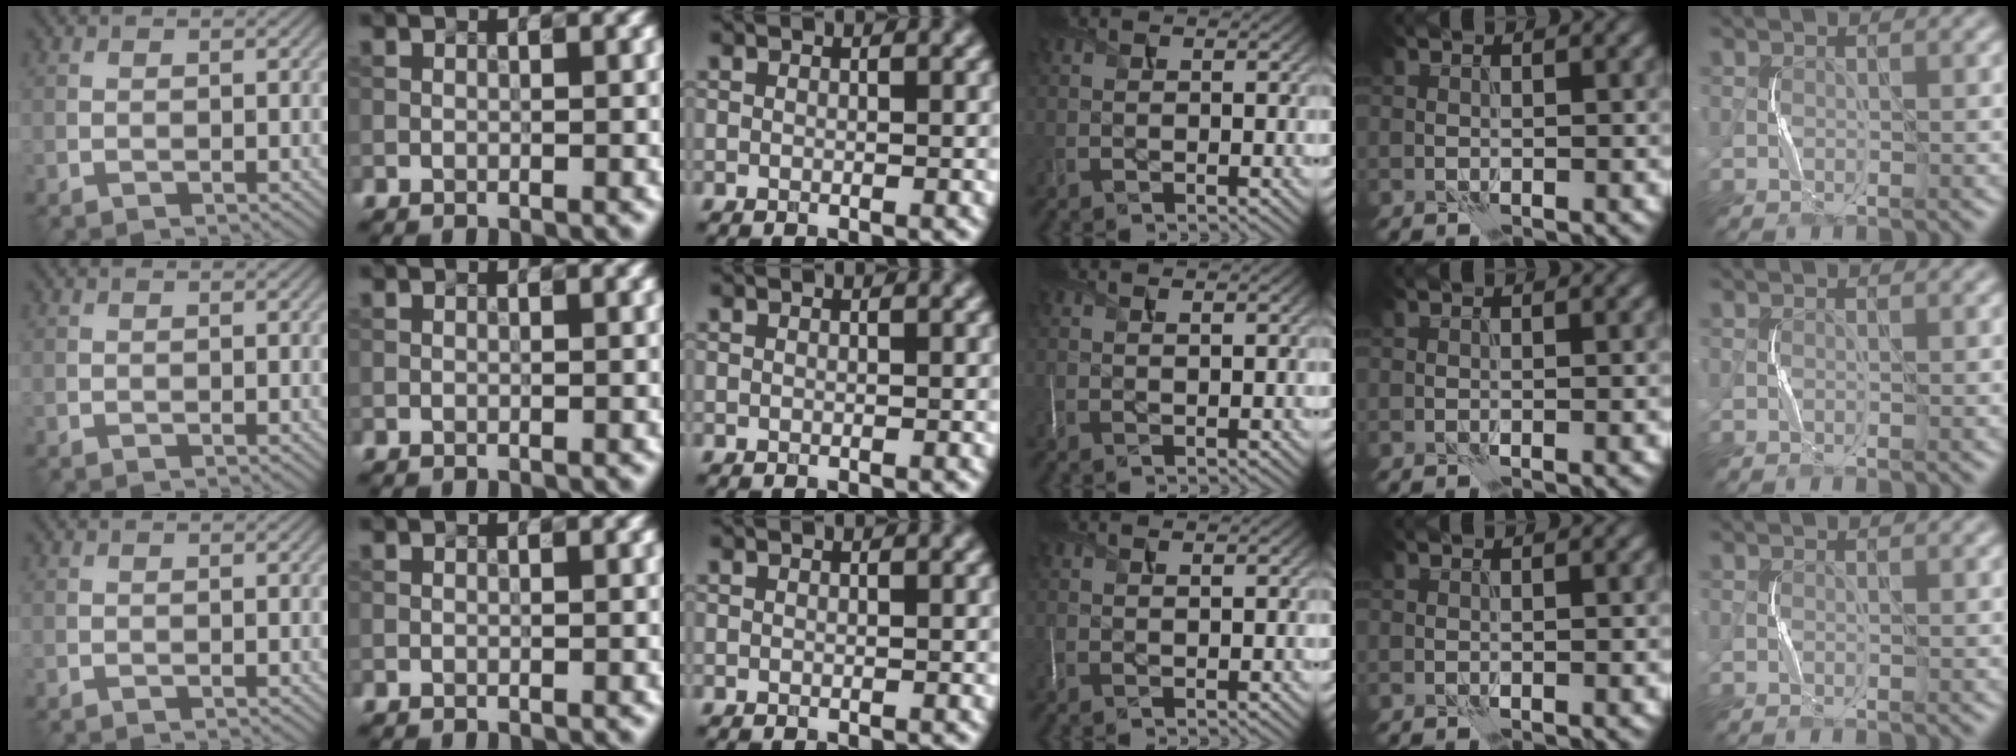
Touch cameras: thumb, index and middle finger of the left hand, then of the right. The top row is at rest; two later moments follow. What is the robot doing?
{"motion": "squeeze", "object": "paper clamp"}